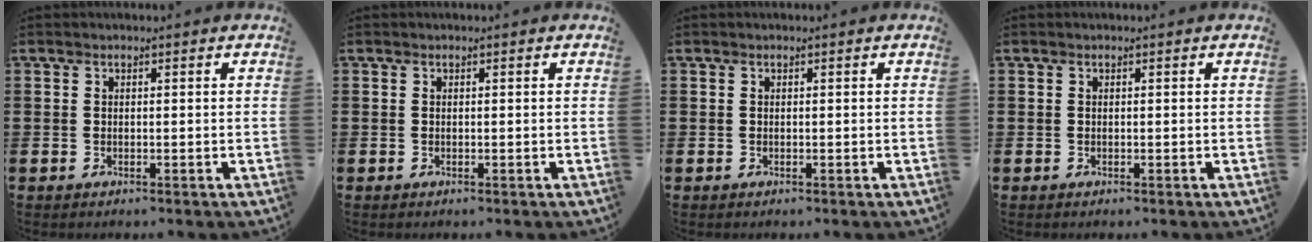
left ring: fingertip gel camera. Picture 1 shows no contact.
{"total": 0.0}
{"total": 0.0}
{"total": 0.0}